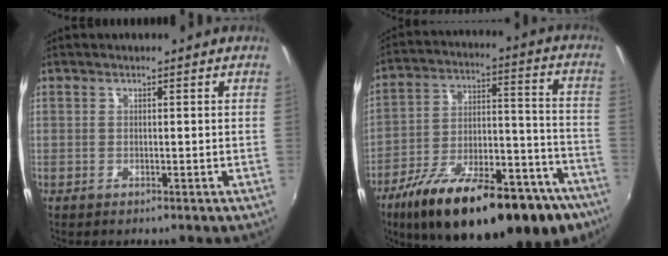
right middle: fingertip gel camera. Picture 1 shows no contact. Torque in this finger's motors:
{"motor_torque": [1.65, -0.49, 0.51, 0.21]}